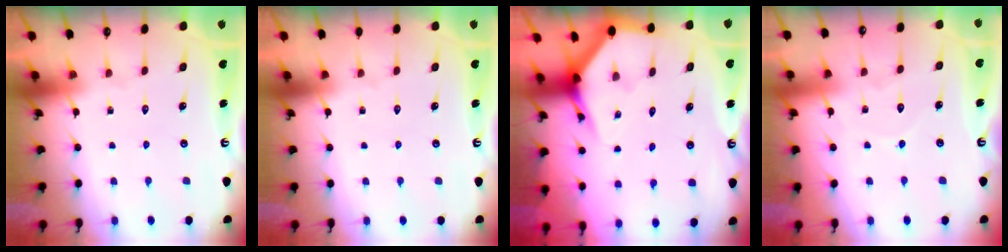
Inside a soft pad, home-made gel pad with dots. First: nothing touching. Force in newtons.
{"total": 0.0}
{"total": 3.9, "press": 3.9, "slide": 0.2}
{"total": 5.1, "press": 5.1, "slide": 0.5}